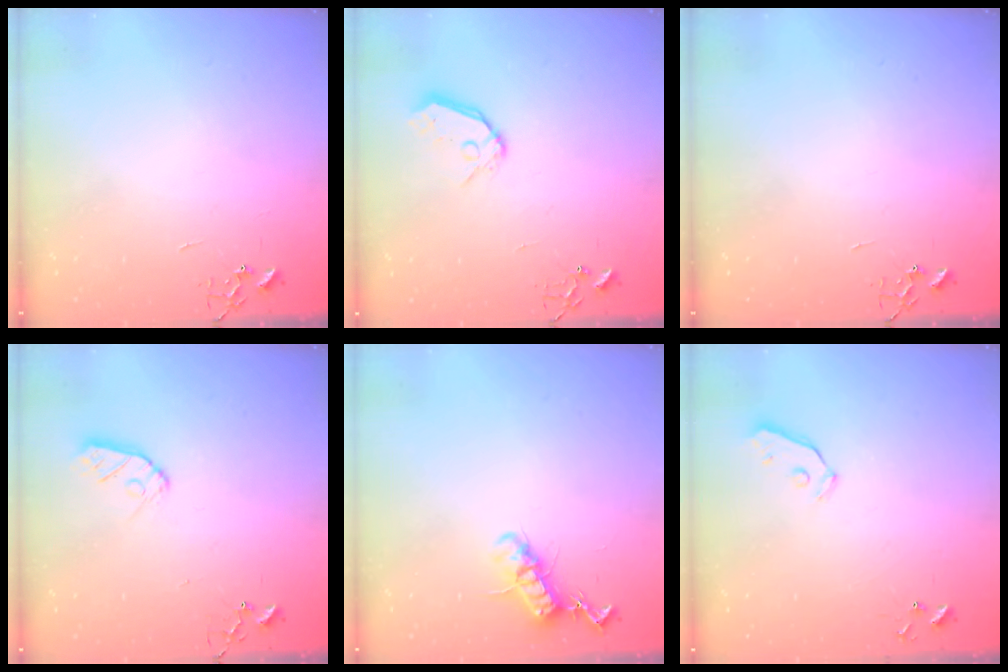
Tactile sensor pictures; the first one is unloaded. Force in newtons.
{"total": 9.2, "press": 9.1, "slide": 0.9}
{"total": 0.0}
{"total": 8.0, "press": 8.0, "slide": 0.5}
{"total": 12.5, "press": 12.5, "slide": 0.6}
{"total": 3.7, "press": 3.6, "slide": 0.8}